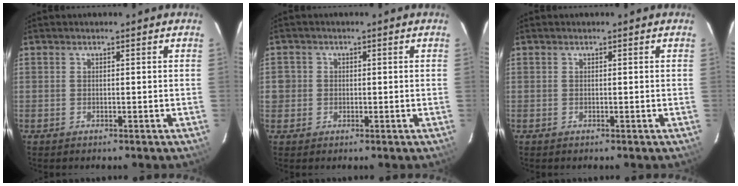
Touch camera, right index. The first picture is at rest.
{"total": 2.9, "force": [-0.4, 2.8, 0.5], "torque": [-0.004, 0.009, -0.005]}
{"total": 0.0}